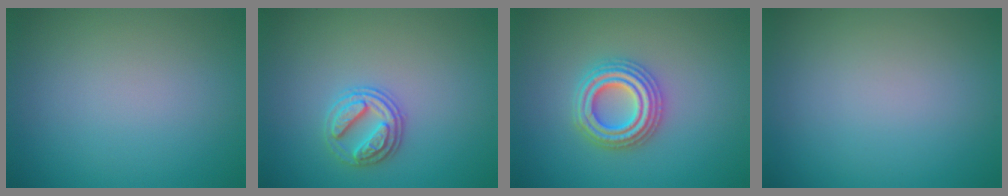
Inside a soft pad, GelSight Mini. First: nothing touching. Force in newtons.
{"total": 2.7, "press": 2.7, "slide": 0.7}
{"total": 4.3, "press": 4.2, "slide": 0.7}
{"total": 0.0}